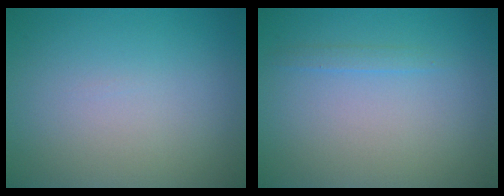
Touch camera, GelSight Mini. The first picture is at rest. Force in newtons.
{"total": 0.9, "press": 0.9, "slide": 0.1}